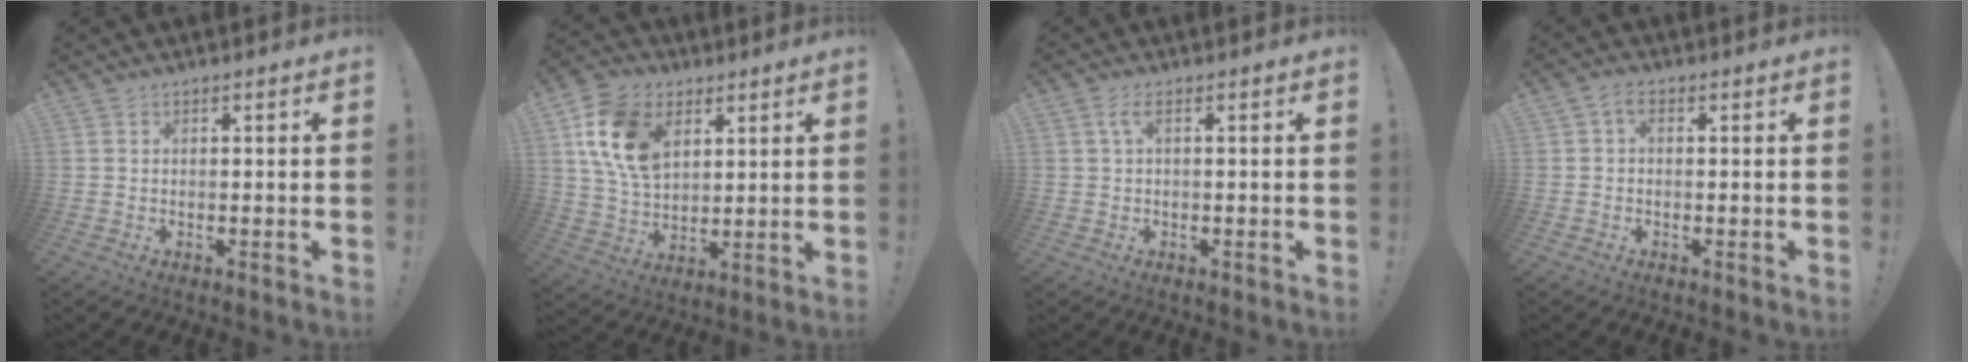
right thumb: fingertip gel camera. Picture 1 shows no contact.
{"total": 17.0, "force": [6.7, 11.7, 10.3], "torque": [-0.195, -0.019, 0.130]}
{"total": 2.6, "force": [0.5, 0.5, 2.5], "torque": [-0.055, 0.007, 0.008]}
{"total": 2.1, "force": [0.3, 1.1, 1.8], "torque": [-0.037, 0.004, 0.004]}